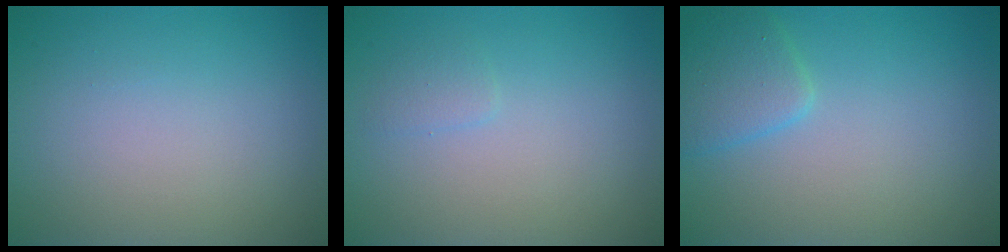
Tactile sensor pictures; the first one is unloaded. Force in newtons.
{"total": 0.8, "press": 0.8, "slide": 0.0}
{"total": 2.6, "press": 2.6, "slide": 0.2}